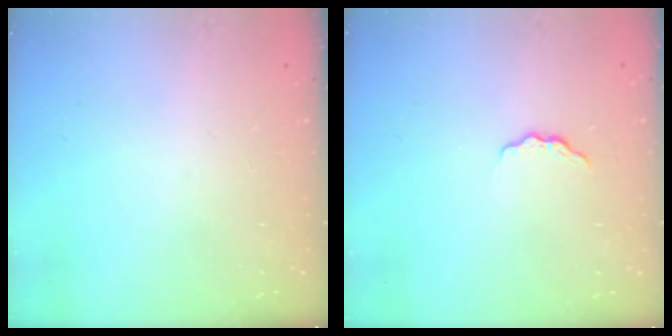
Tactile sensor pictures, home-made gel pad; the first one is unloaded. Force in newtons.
{"total": 3.2, "press": 3.2, "slide": 0.5}